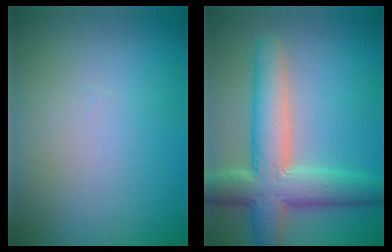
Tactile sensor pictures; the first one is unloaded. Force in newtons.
{"total": 7.8, "press": 7.8, "slide": 0.2}